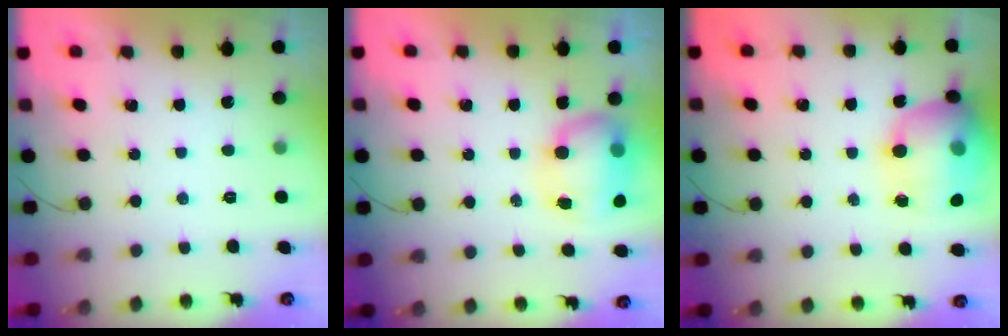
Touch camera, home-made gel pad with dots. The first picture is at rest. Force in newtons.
{"total": 9.0, "press": 8.8, "slide": 1.7}
{"total": 18.4, "press": 18.1, "slide": 3.4}